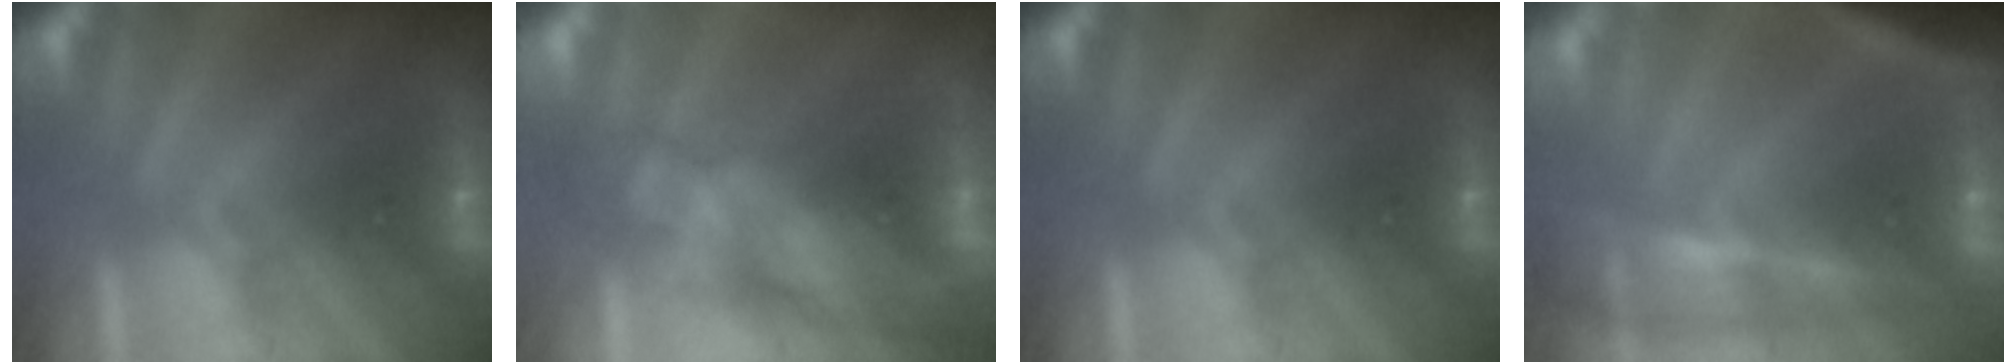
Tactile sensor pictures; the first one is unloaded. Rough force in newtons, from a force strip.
{"total": 3.8}
{"total": 0.0}
{"total": 7.6}